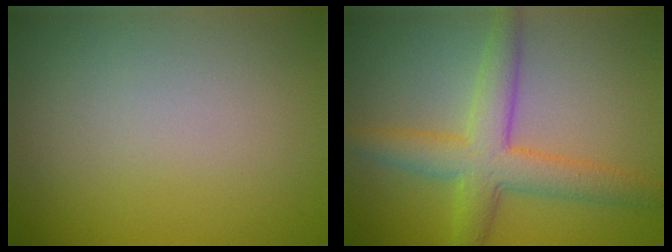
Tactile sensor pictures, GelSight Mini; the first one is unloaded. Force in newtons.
{"total": 5.5, "press": 5.5, "slide": 0.0}